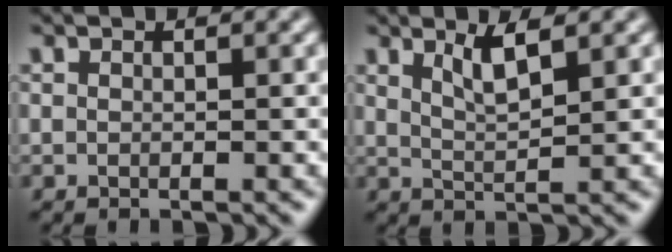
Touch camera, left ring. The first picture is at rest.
{"total": 2.6, "force": [1.5, 0.5, 2.0], "torque": [-0.033, -0.003, 0.030]}